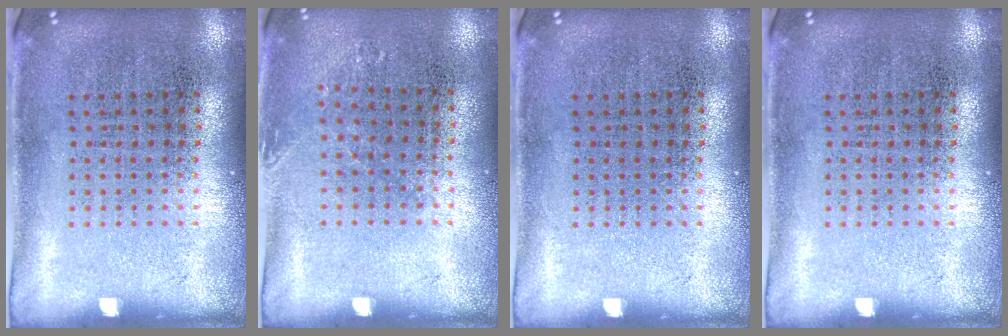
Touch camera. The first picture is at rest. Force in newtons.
{"total": 0.8, "press": 0.8, "slide": 0.1}
{"total": 0.0}
{"total": 0.0}